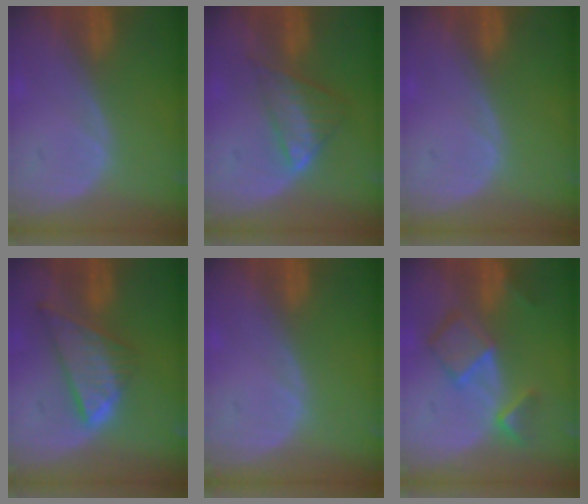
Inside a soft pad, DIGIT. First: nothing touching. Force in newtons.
{"total": 6.1, "press": 5.4, "slide": 2.7}
{"total": 0.0}
{"total": 8.7, "press": 7.4, "slide": 4.5}
{"total": 0.0}
{"total": 7.4, "press": 6.4, "slide": 3.7}